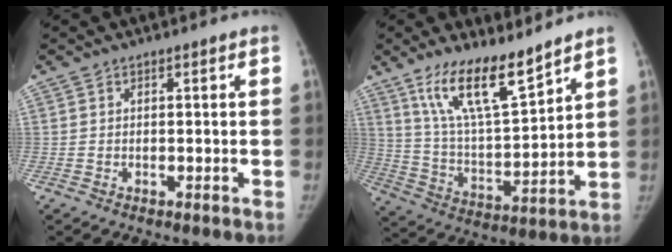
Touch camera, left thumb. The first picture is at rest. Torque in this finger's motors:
{"motor_torque": [0.18, 0.08, 1.20, -1.00, 0.11]}